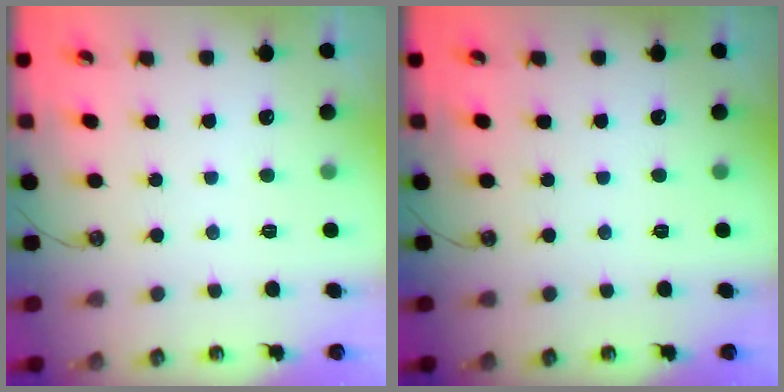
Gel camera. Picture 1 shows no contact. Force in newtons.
{"total": 0.0}